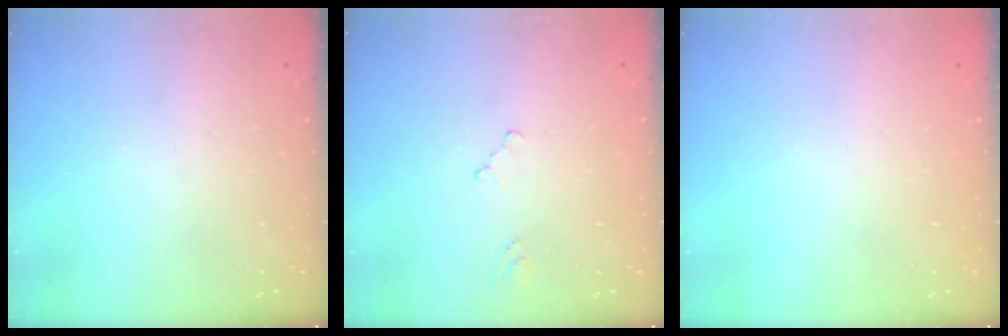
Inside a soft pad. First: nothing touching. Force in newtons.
{"total": 0.7, "press": 0.6, "slide": 0.2}
{"total": 0.0}